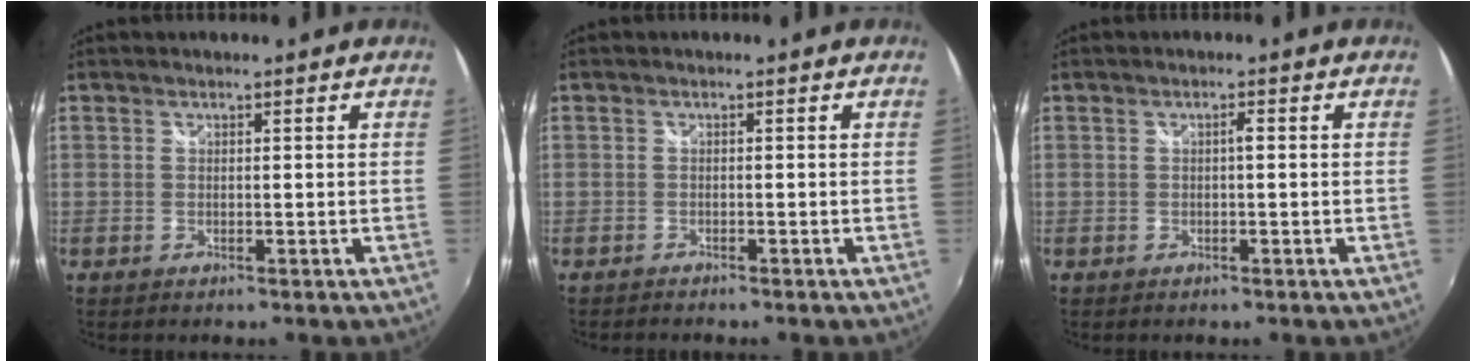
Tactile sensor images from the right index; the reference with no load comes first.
{"total": 1.2, "force": [-1.2, 0.2, 0.1], "torque": [-0.010, -0.005, -0.021]}
{"total": 1.0, "force": [-0.1, 0.2, 0.9], "torque": [-0.015, 0.006, -0.003]}